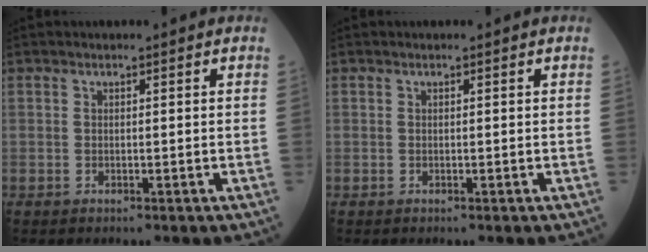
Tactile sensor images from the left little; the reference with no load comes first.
{"total": 0.0}